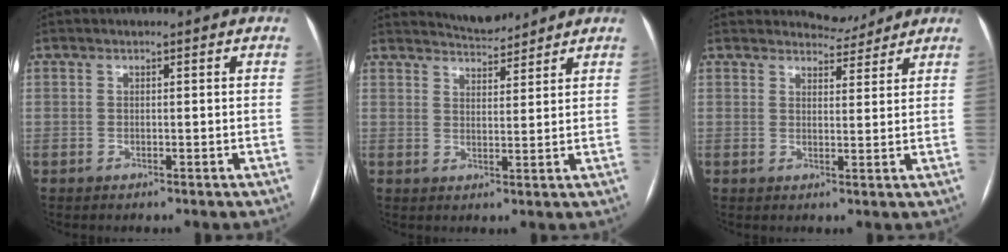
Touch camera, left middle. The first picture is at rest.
{"total": 5.0, "force": [5.0, 0.3, 0.3], "torque": [-0.012, 0.007, 0.079]}
{"total": 3.8, "force": [3.7, 0.8, -0.3], "torque": [0.000, -0.004, 0.051]}